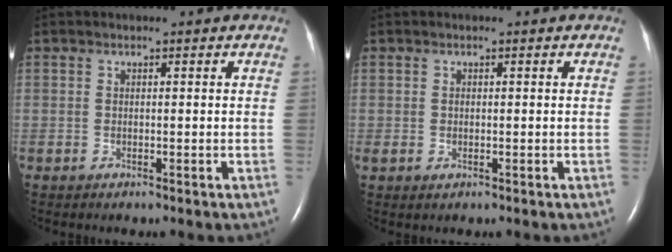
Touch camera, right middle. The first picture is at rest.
{"total": 0.0}